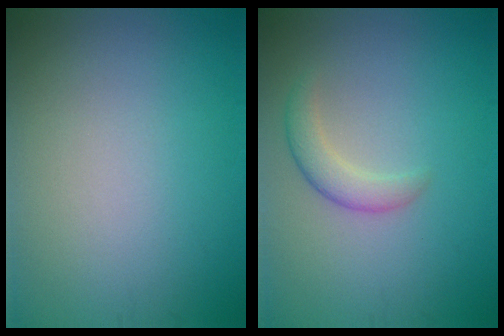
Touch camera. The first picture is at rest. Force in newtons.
{"total": 2.2, "press": 2.2, "slide": 0.1}